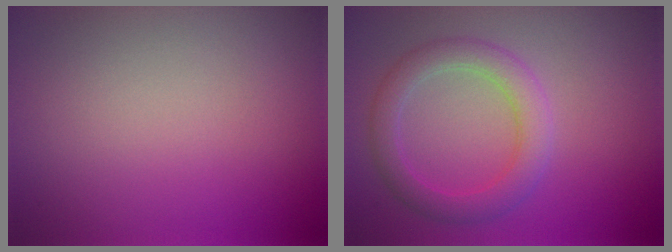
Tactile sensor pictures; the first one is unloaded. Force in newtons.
{"total": 3.6, "press": 3.6, "slide": 0.1}